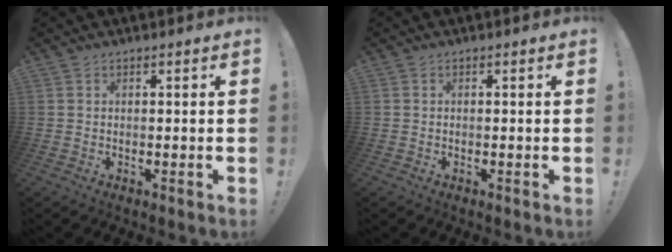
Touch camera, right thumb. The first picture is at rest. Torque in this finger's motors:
{"motor_torque": [0.17, -0.46, -0.12, 0.09, 0.00]}